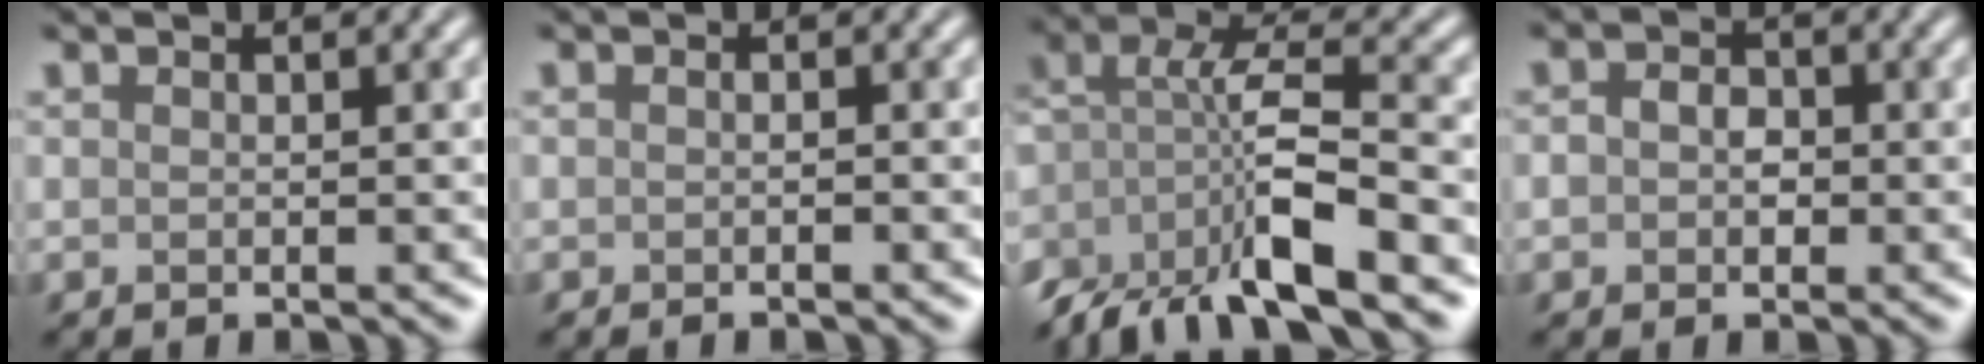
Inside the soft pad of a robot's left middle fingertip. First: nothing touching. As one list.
[{"total": 0.6, "force": [-0.4, 0.1, 0.5], "torque": [-0.004, -0.001, -0.005]}, {"total": 8.0, "force": [-4.5, 2.2, 6.2], "torque": [-0.102, 0.006, -0.095]}, {"total": 2.3, "force": [0.0, 1.9, 1.3], "torque": [-0.010, 0.003, -0.012]}]